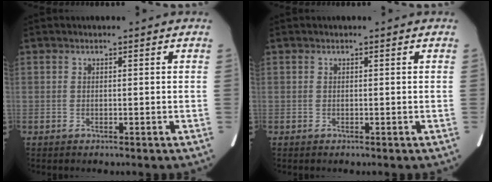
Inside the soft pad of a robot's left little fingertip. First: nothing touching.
{"total": 0.0}